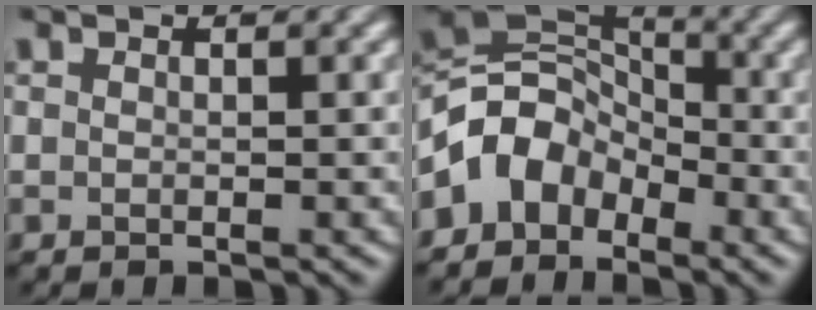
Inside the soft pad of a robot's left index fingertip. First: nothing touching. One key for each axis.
{"total": 5.3, "fx": -3.2, "fy": 3.7, "fz": 2.0, "tx": -0.027, "ty": 0.006, "tz": -0.069}